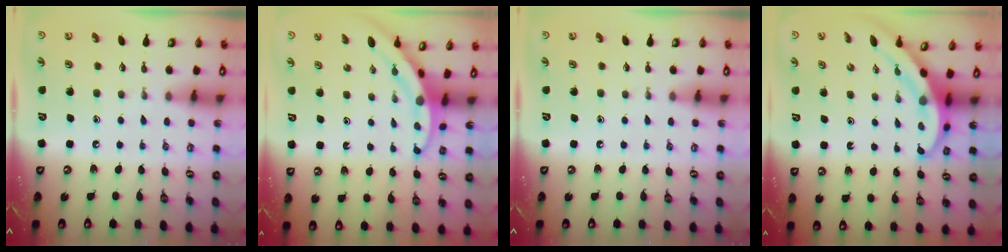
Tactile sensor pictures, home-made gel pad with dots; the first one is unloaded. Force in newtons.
{"total": 3.3, "press": 3.3, "slide": 0.2}
{"total": 0.0}
{"total": 3.8, "press": 3.7, "slide": 0.2}